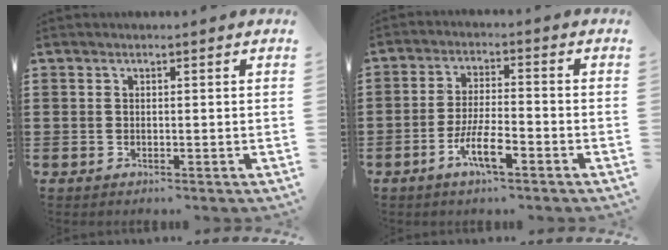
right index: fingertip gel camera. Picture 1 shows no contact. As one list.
[{"total": 6.6, "force": [-3.4, 1.6, 5.4], "torque": [-0.123, -0.010, -0.067]}]